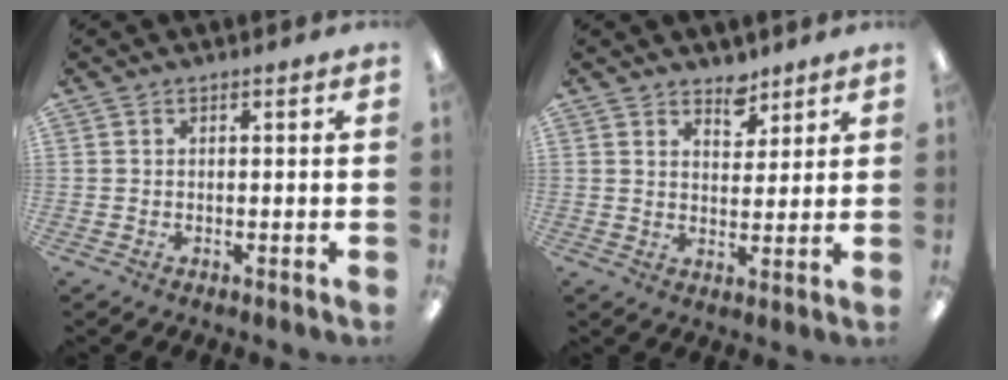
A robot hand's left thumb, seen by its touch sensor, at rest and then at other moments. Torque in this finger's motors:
{"motor_torque": [0.22, 0.24, -0.19, -0.28, -0.03]}